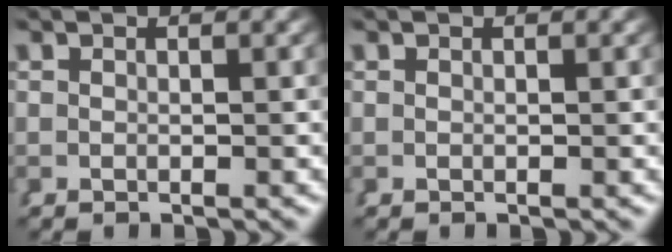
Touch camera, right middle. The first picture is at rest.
{"total": 0.0}